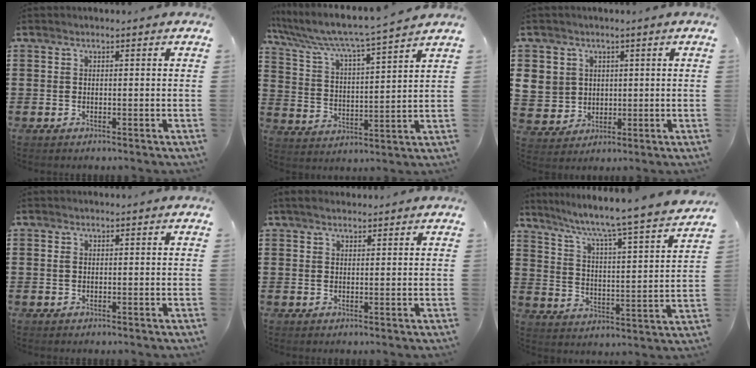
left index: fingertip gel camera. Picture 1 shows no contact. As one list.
[{"total": 6.1, "force": [5.5, -0.3, 2.6], "torque": [-0.078, -0.041, 0.086]}, {"total": 5.1, "force": [1.5, 4.9, 0.3], "torque": [-0.035, 0.010, 0.030]}, {"total": 0.7, "force": [0.1, 0.5, 0.5], "torque": [-0.013, 0.002, 0.002]}, {"total": 1.9, "force": [1.6, 0.6, 0.9], "torque": [-0.021, 0.005, 0.030]}, {"total": 5.6, "force": [4.7, -1.0, 2.8], "torque": [-0.075, -0.055, 0.066]}]